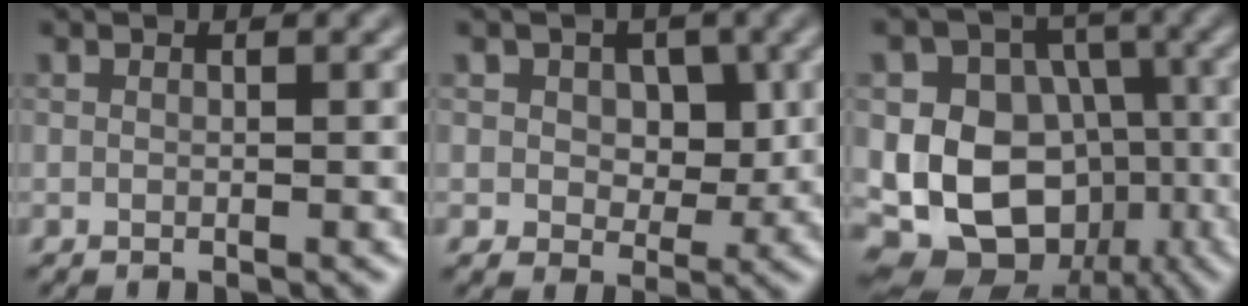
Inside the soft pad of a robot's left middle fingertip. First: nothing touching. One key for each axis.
{"total": 3.8, "fx": 1.0, "fy": 2.9, "fz": 2.2, "tx": -0.026, "ty": -0.004, "tz": 0.007}
{"total": 14.0, "fx": -3.0, "fy": 11.9, "fz": 6.7, "tx": -0.114, "ty": 0.006, "tz": -0.067}